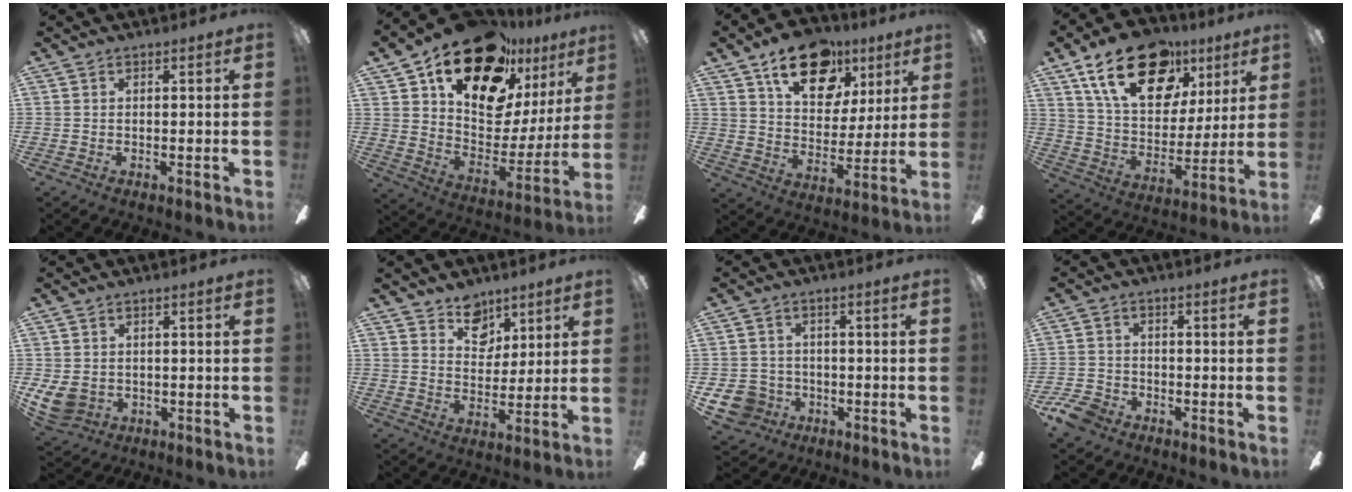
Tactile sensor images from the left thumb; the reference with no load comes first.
{"total": 24.0, "force": [16.5, 12.2, 12.5], "torque": [-0.197, -0.102, 0.293]}
{"total": 19.1, "force": [11.2, 11.4, 10.5], "torque": [-0.148, -0.049, 0.193]}
{"total": 23.7, "force": [13.5, 13.2, 14.2], "torque": [-0.226, -0.061, 0.237]}
{"total": 5.8, "force": [-0.5, 5.0, 2.8], "torque": [-0.071, 0.003, -0.010]}
{"total": 7.9, "force": [5.8, 5.3, 1.4], "torque": [-0.015, -0.036, 0.107]}
{"total": 8.0, "force": [-3.1, 7.0, 2.3], "torque": [-0.069, 0.024, -0.060]}
{"total": 7.0, "force": [-4.9, 4.2, 2.7], "torque": [-0.064, 0.027, -0.095]}